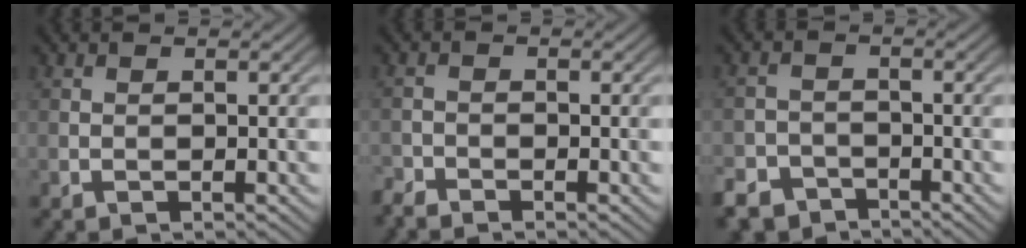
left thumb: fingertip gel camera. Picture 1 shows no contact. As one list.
[{"total": 1.8, "force": [-1.8, 0.3, 0.3], "torque": [-0.007, -0.006, -0.043]}, {"total": 5.4, "force": [-4.2, 3.2, 1.1], "torque": [-0.014, -0.005, -0.076]}]